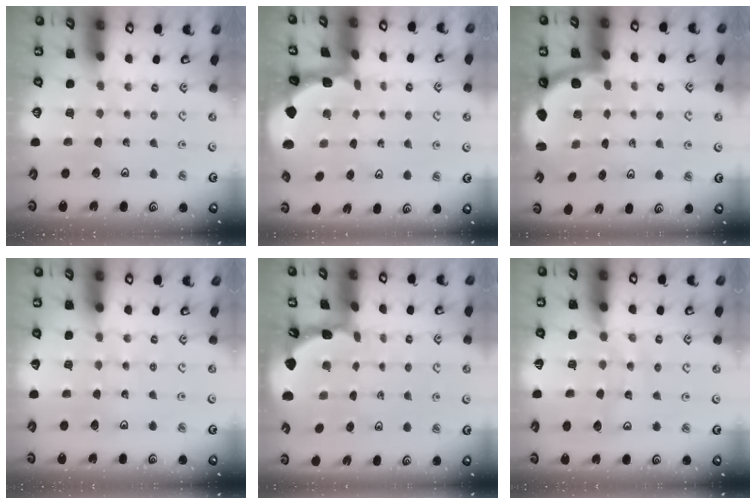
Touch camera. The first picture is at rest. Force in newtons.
{"total": 2.3, "press": 2.3, "slide": 0.3}
{"total": 2.5, "press": 2.4, "slide": 0.7}
{"total": 2.9, "press": 2.9, "slide": 0.3}
{"total": 1.6, "press": 1.6, "slide": 0.2}
{"total": 10.7, "press": 10.7, "slide": 1.3}